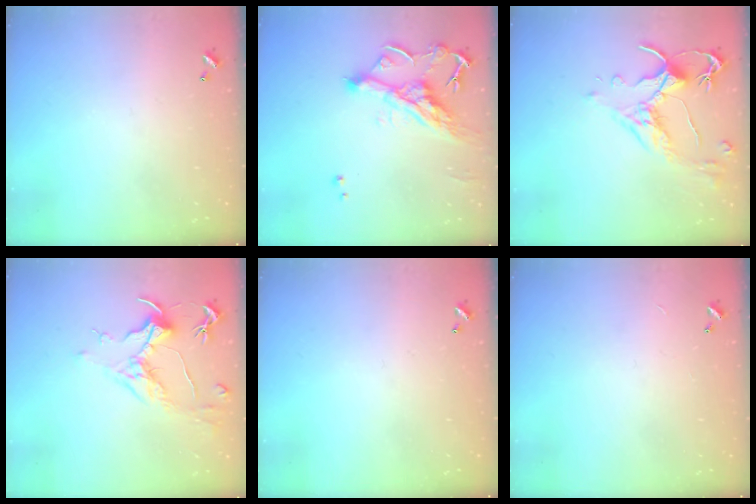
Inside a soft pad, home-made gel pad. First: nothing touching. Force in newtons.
{"total": 8.0, "press": 7.9, "slide": 1.2}
{"total": 2.5, "press": 2.1, "slide": 1.4}
{"total": 1.5, "press": 1.3, "slide": 0.9}
{"total": 0.0}
{"total": 0.9, "press": 0.9, "slide": 0.2}